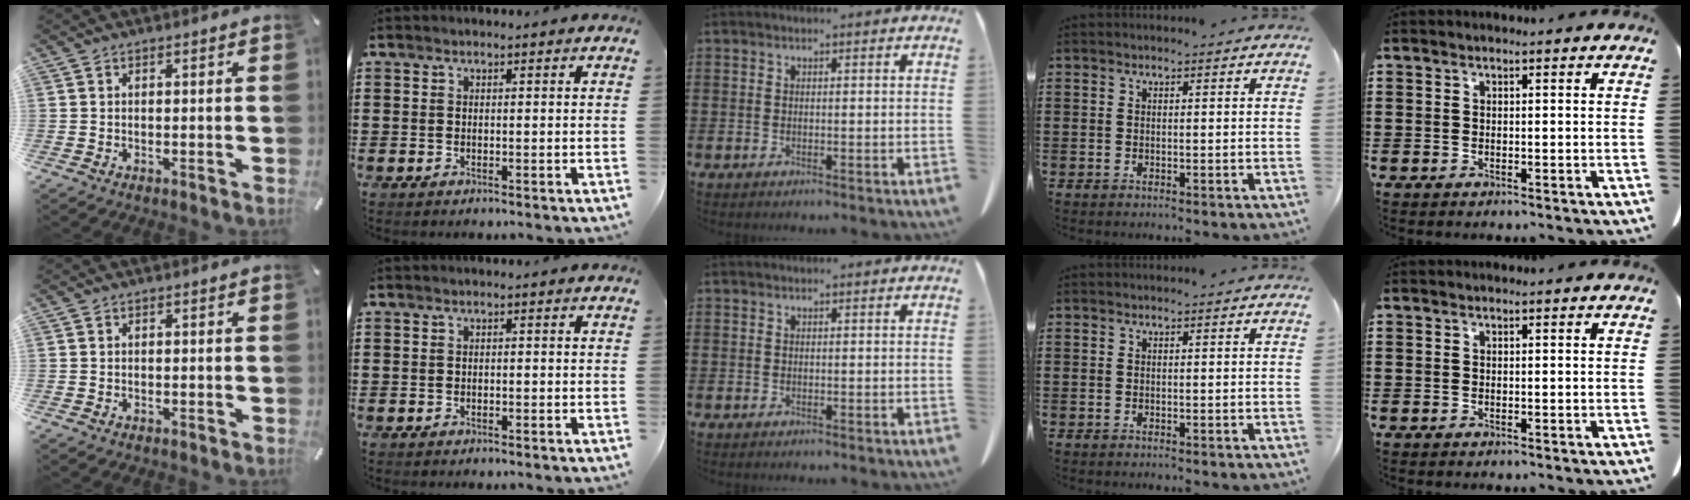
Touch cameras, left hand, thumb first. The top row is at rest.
{"index": {"total": 0.6, "force": [-0.5, 0.2, 0.2], "torque": [-0.008, -0.002, -0.010]}}